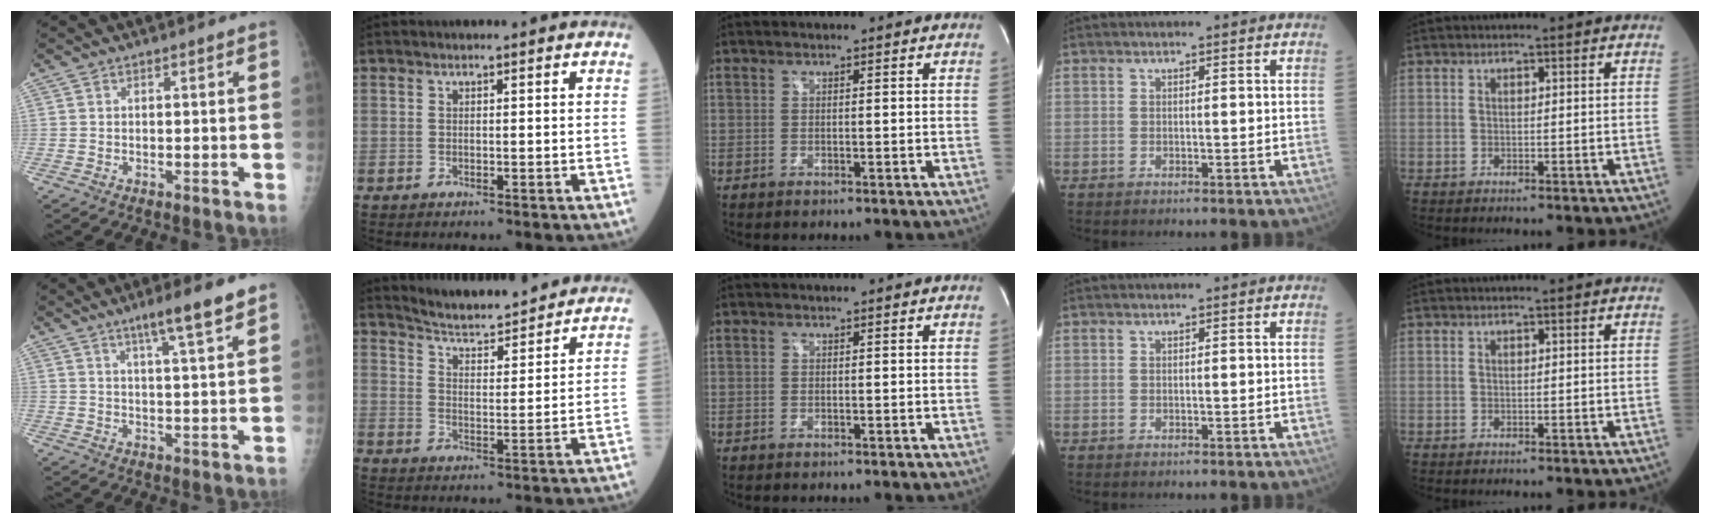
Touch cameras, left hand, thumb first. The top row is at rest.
{"thumb": {"total": 8.1, "force": [5.2, 0.3, 6.2], "torque": [-0.095, -0.022, 0.079]}, "index": {"total": 13.7, "force": [13.1, 1.2, 3.9], "torque": [-0.061, 0.003, 0.184]}}